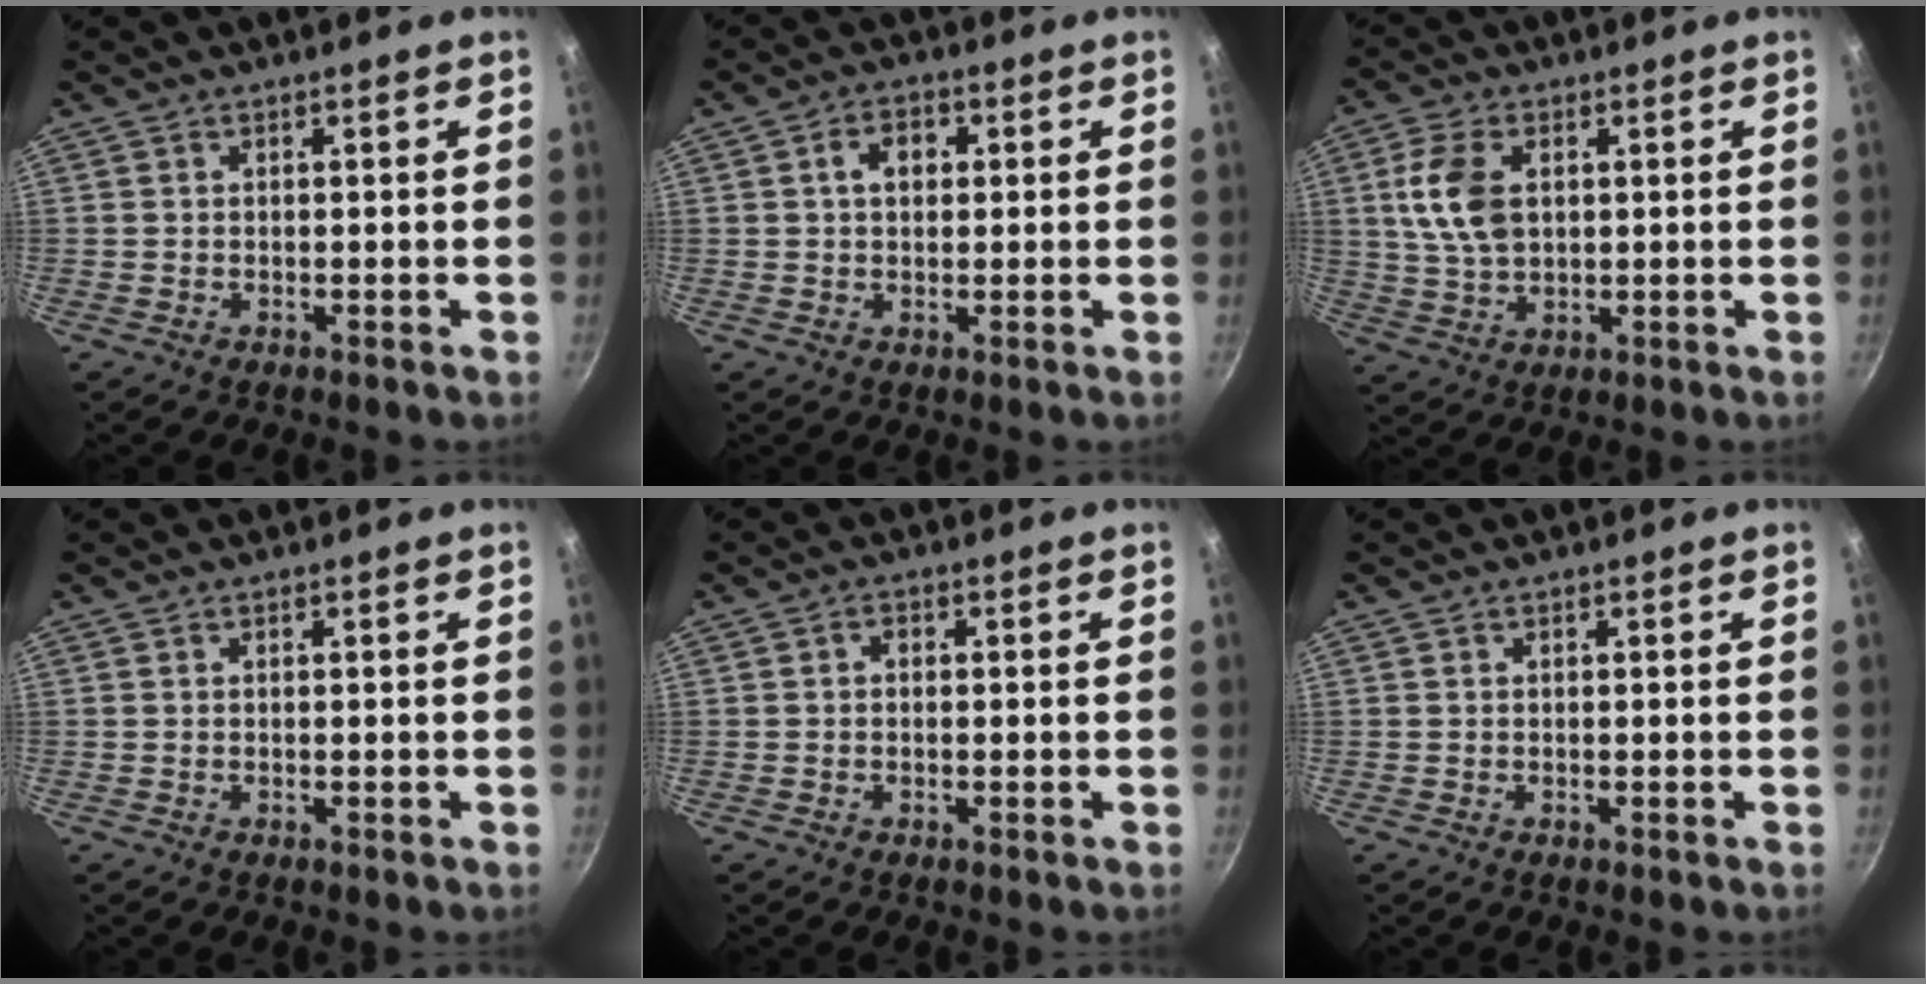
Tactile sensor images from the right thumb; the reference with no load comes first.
{"total": 4.8, "force": [0.9, 3.5, 3.2], "torque": [-0.031, 0.009, 0.010]}
{"total": 9.6, "force": [2.0, 6.0, 7.2], "torque": [-0.132, -0.004, 0.039]}
{"total": 0.0}
{"total": 1.4, "force": [0.0, 1.1, 0.9], "torque": [-0.014, 0.005, -0.002]}
{"total": 0.0}